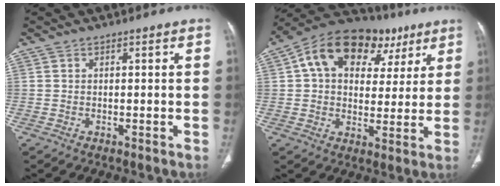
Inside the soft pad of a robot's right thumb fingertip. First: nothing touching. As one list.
[{"total": 20.8, "force": [8.3, 13.7, 13.2], "torque": [-0.171, 0.030, 0.127]}]